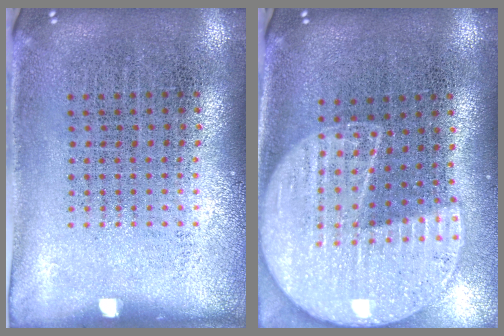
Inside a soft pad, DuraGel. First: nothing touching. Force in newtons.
{"total": 2.1, "press": 1.9, "slide": 0.9}